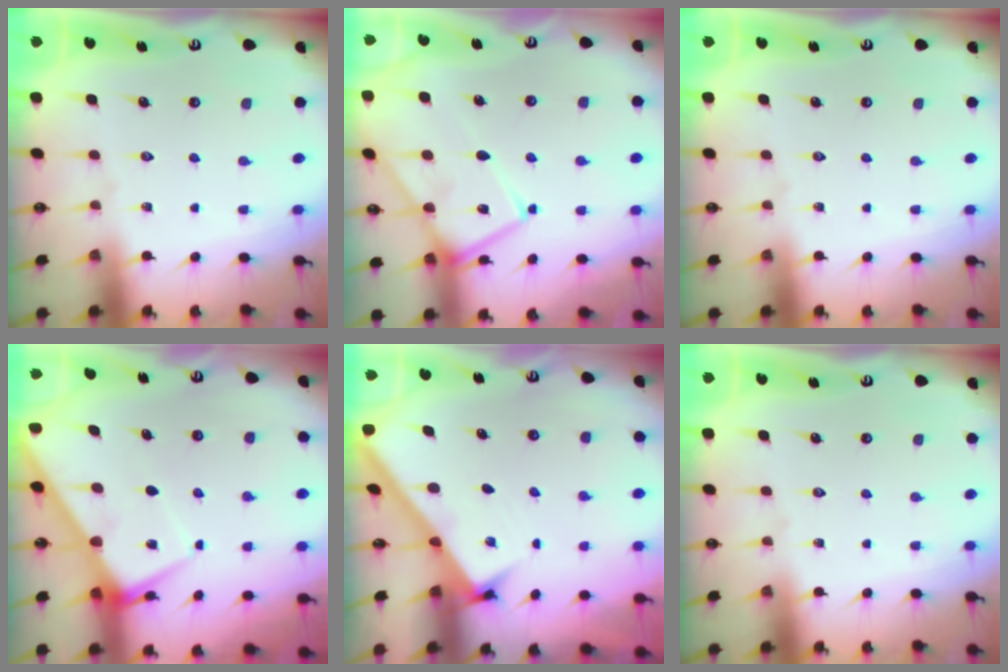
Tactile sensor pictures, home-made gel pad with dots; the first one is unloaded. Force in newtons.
{"total": 13.7, "press": 13.6, "slide": 1.6}
{"total": 0.0}
{"total": 6.4, "press": 6.4, "slide": 0.6}
{"total": 2.9, "press": 2.9, "slide": 0.4}
{"total": 0.0}